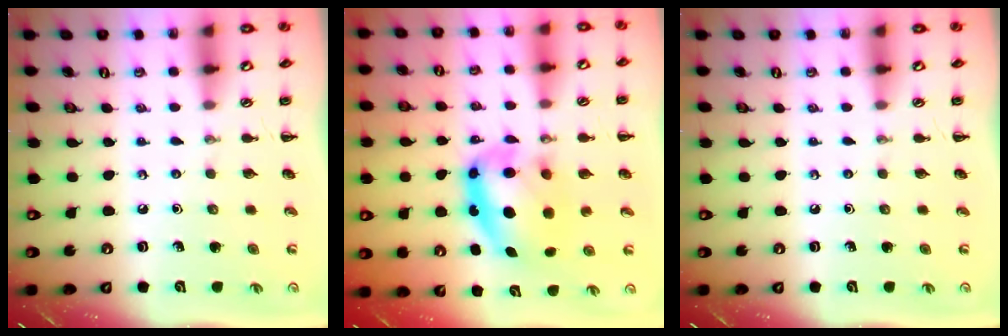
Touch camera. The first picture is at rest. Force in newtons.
{"total": 9.6, "press": 9.3, "slide": 2.2}
{"total": 0.0}